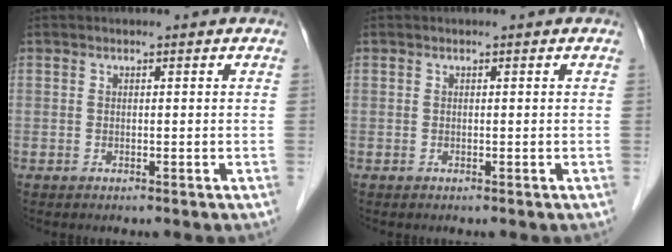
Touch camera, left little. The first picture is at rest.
{"total": 0.0}